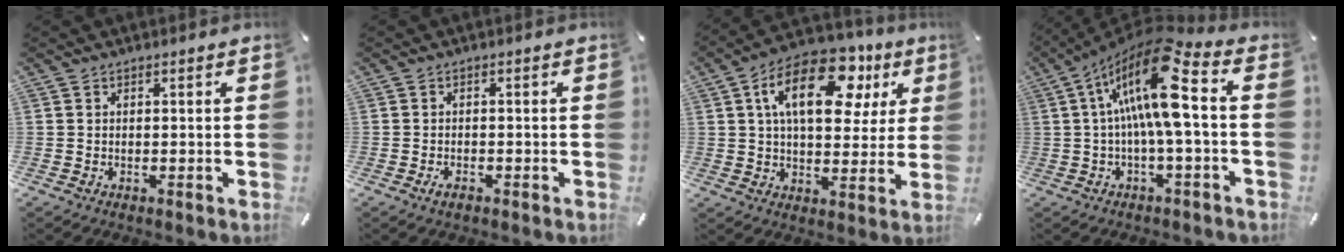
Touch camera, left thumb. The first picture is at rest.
{"total": 1.8, "force": [-1.1, 0.9, 1.2], "torque": [-0.022, 0.004, -0.020]}
{"total": 19.0, "force": [7.2, 10.6, 14.1], "torque": [-0.225, -0.012, 0.117]}
{"total": 17.8, "force": [3.0, 4.9, 16.8], "torque": [-0.329, -0.020, 0.038]}